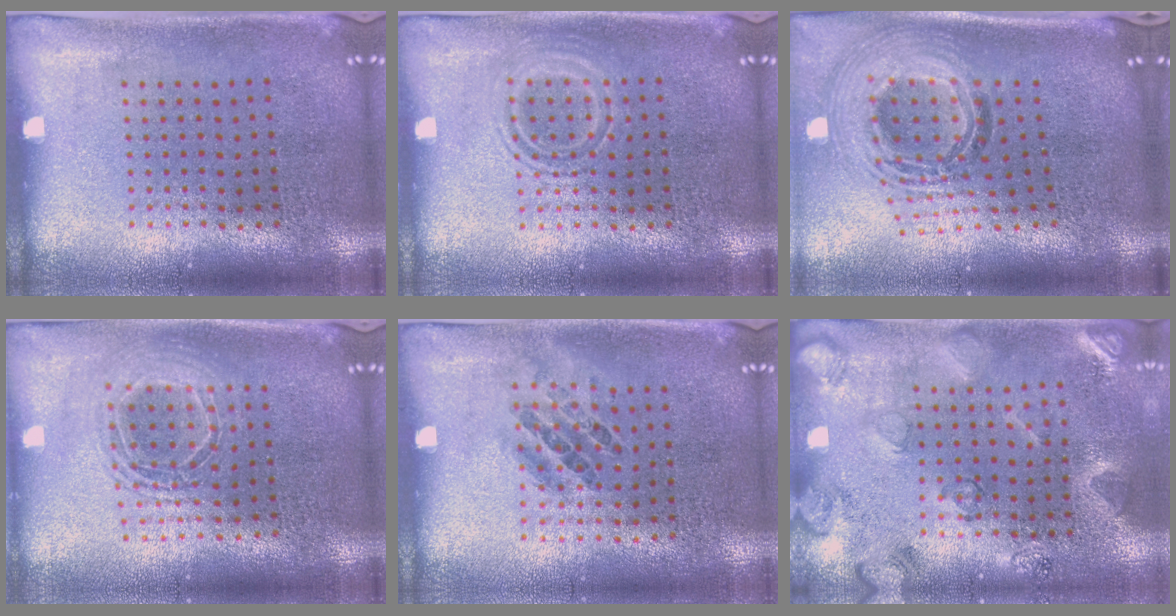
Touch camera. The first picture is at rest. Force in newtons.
{"total": 2.1, "press": 2.1, "slide": 0.3}
{"total": 2.1, "press": 1.6, "slide": 1.4}
{"total": 1.6, "press": 1.4, "slide": 0.9}
{"total": 0.9, "press": 0.7, "slide": 0.6}
{"total": 2.1, "press": 2.1, "slide": 0.5}